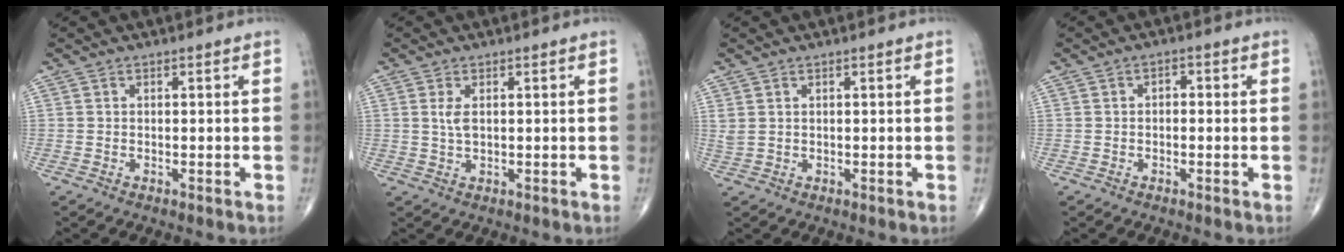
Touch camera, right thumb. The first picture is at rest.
{"total": 2.4, "force": [0.6, 1.0, 2.1], "torque": [-0.044, -0.002, 0.014]}
{"total": 1.5, "force": [0.6, 0.9, 1.0], "torque": [-0.028, 0.005, 0.020]}
{"total": 1.5, "force": [-0.1, 1.0, 1.1], "torque": [-0.006, 0.006, -0.008]}